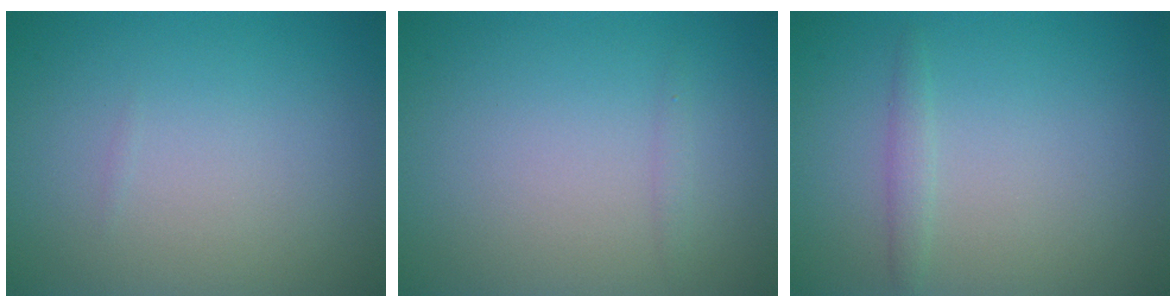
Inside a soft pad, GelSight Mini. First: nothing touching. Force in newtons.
{"total": 0.5, "press": 0.5, "slide": 0.0}
{"total": 1.1, "press": 1.0, "slide": 0.1}